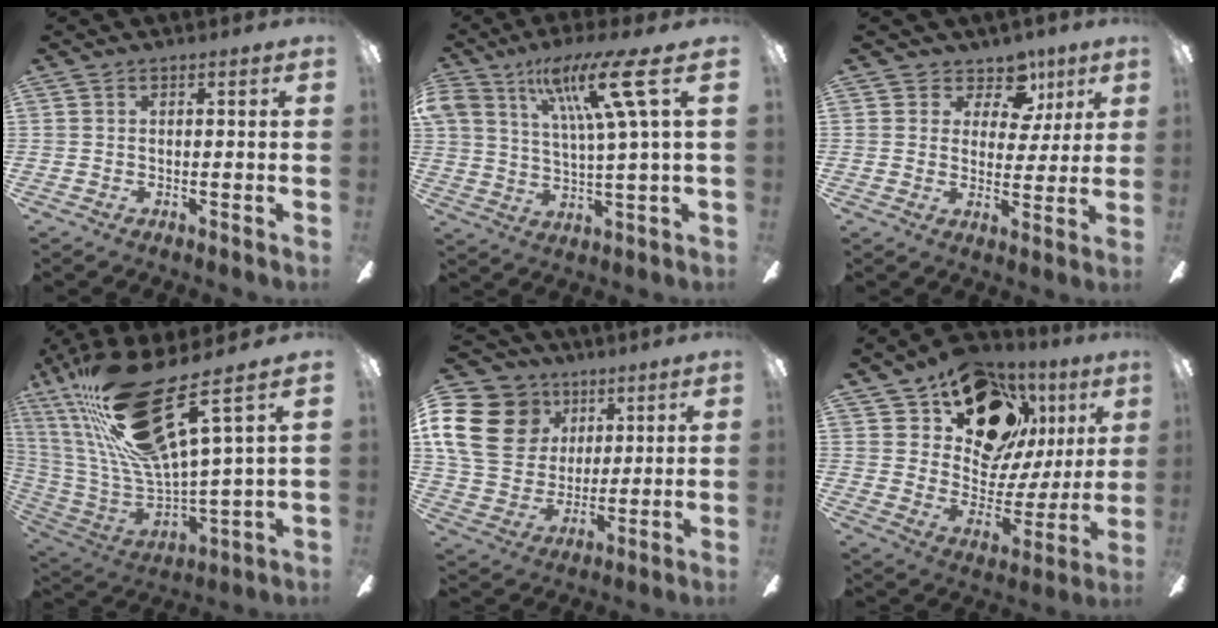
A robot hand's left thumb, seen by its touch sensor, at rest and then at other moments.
{"total": 16.3, "force": [7.8, 3.8, 13.8], "torque": [-0.263, -0.020, 0.117]}
{"total": 8.4, "force": [5.5, 5.6, 2.9], "torque": [-0.047, -0.033, 0.098]}
{"total": 28.5, "force": [15.5, 8.2, 22.5], "torque": [-0.425, -0.089, 0.261]}
{"total": 19.5, "force": [7.3, 15.6, 9.2], "torque": [-0.193, -0.017, 0.141]}
{"total": 19.7, "force": [12.4, 11.9, 9.7], "torque": [-0.149, -0.067, 0.225]}